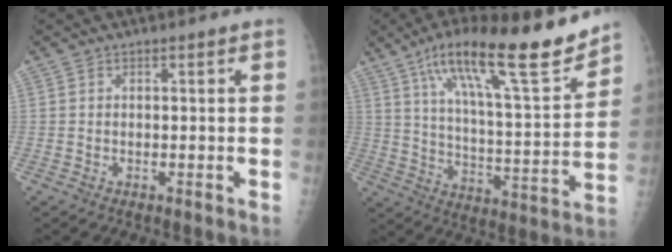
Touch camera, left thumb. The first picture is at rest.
{"total": 22.8, "force": [15.8, 4.2, 15.9], "torque": [-0.234, -0.063, 0.260]}